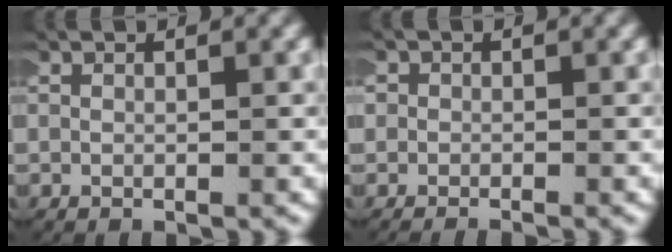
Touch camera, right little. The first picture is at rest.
{"total": 1.3, "force": [-1.0, 0.8, -0.3], "torque": [0.002, -0.001, -0.020]}